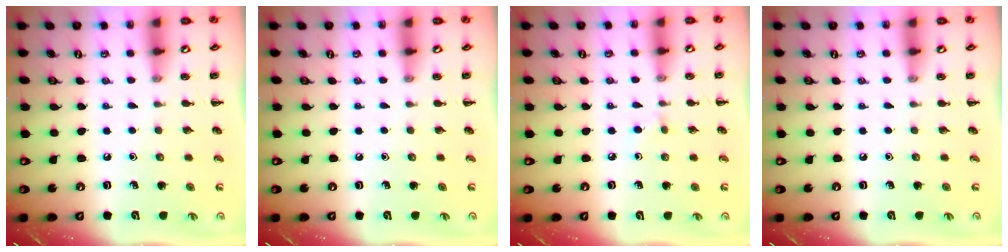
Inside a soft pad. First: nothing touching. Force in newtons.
{"total": 0.0}
{"total": 3.3, "press": 3.1, "slide": 1.4}
{"total": 0.0}